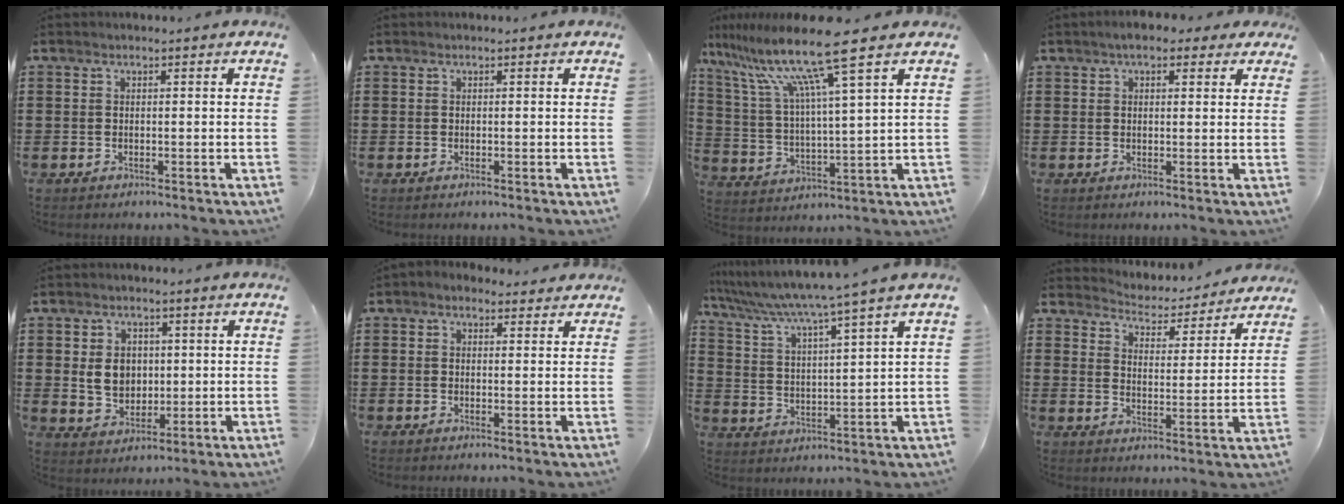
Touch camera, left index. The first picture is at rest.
{"total": 0.0}
{"total": 13.1, "force": [9.0, 0.2, 9.5], "torque": [-0.220, -0.041, 0.142]}
{"total": 3.7, "force": [2.7, 1.5, 2.1], "torque": [-0.050, 0.009, 0.047]}
{"total": 5.4, "force": [0.7, 4.3, 3.1], "torque": [-0.058, 0.005, 0.008]}
{"total": 1.5, "force": [1.1, 0.9, 0.5], "torque": [-0.013, 0.008, 0.020]}
{"total": 5.2, "force": [4.4, -1.5, 2.3], "torque": [-0.067, -0.041, 0.067]}
{"total": 4.3, "force": [4.3, 0.1, -0.2], "torque": [-0.016, -0.043, 0.068]}